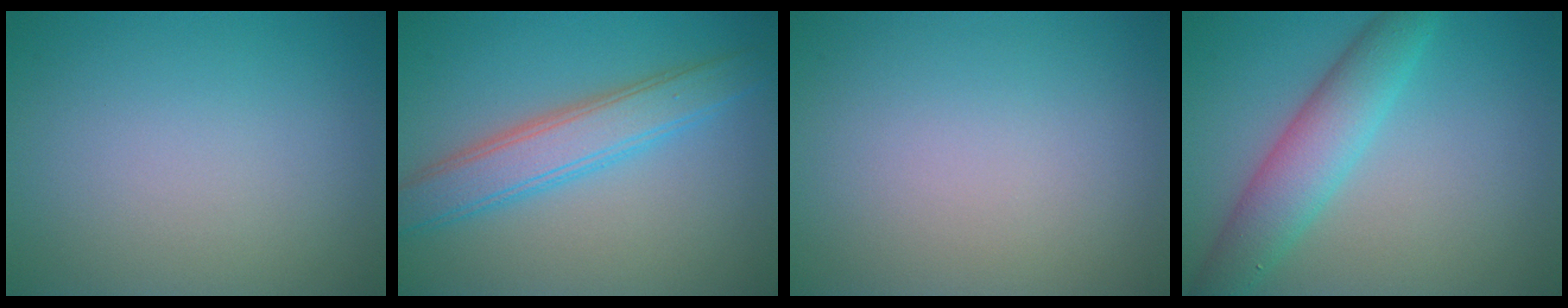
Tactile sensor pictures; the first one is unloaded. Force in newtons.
{"total": 4.2, "press": 4.2, "slide": 0.5}
{"total": 0.0}
{"total": 4.9, "press": 4.9, "slide": 0.0}